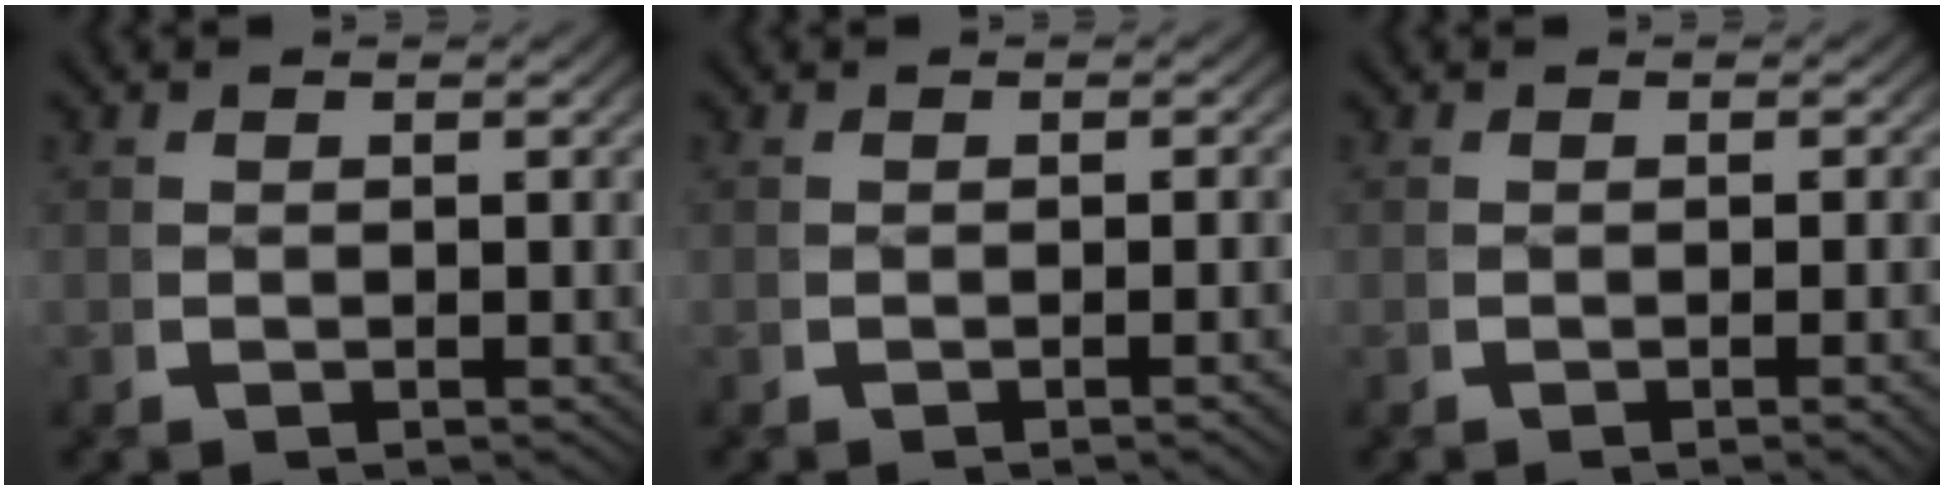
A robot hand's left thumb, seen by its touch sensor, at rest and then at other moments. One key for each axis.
{"total": 1.1, "fx": -0.4, "fy": -0.1, "fz": 1.0, "tx": -0.017, "ty": 0.007, "tz": -0.008}
{"total": 1.3, "fx": -0.4, "fy": 0.0, "fz": 1.3, "tx": -0.022, "ty": 0.006, "tz": -0.008}